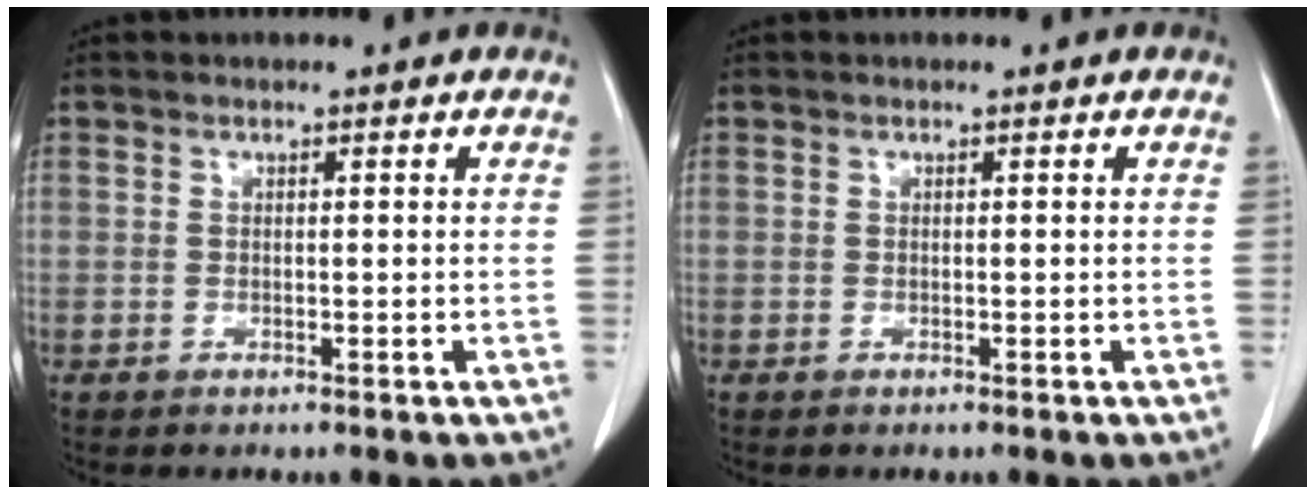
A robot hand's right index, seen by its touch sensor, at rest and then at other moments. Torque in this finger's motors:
{"motor_torque": [0.00, 0.00, 0.00, 0.00]}